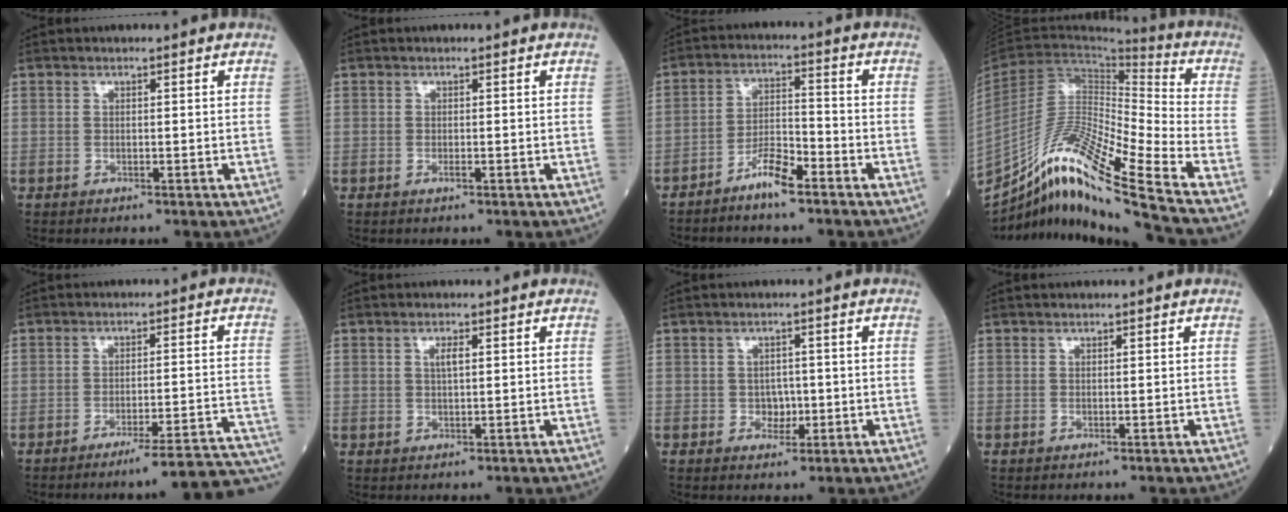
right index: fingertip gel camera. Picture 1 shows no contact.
{"total": 0.5, "force": [-0.3, 0.1, 0.5], "torque": [-0.010, 0.000, -0.004]}
{"total": 5.7, "force": [-4.3, 0.8, 3.7], "torque": [-0.071, 0.004, -0.083]}
{"total": 18.5, "force": [-14.0, -1.6, 12.0], "torque": [-0.234, -0.003, -0.256]}
{"total": 14.4, "force": [-13.4, -1.1, 5.2], "torque": [-0.008, 0.016, -0.168]}
{"total": 1.7, "force": [0.6, 0.3, 1.6], "torque": [-0.032, 0.000, 0.010]}
{"total": 2.4, "force": [-0.5, 1.8, 1.4], "torque": [-0.014, 0.006, -0.005]}
{"total": 0.0}